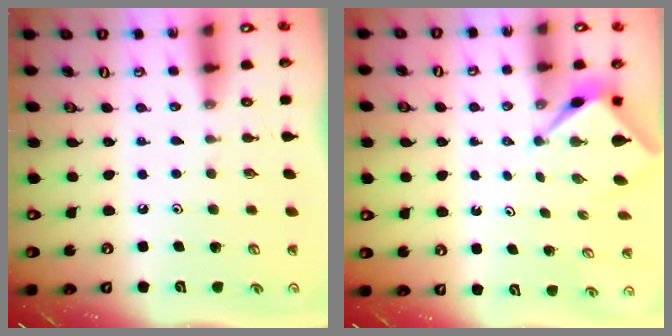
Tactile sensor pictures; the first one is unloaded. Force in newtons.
{"total": 2.7, "press": 2.7, "slide": 0.0}